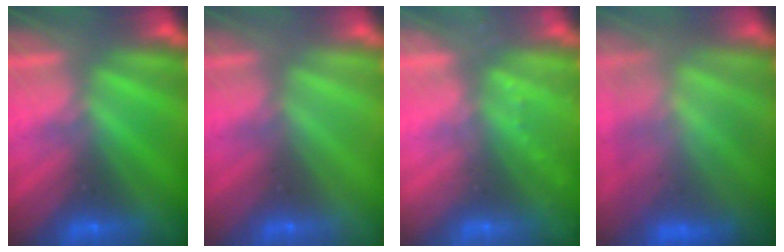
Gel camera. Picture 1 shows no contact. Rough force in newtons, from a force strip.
{"total": 2.9}
{"total": 2.3}
{"total": 10.8}